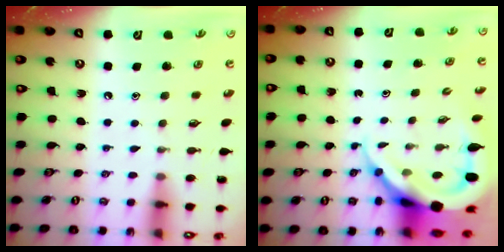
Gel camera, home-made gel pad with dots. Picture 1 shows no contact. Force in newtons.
{"total": 11.8, "press": 11.7, "slide": 1.2}